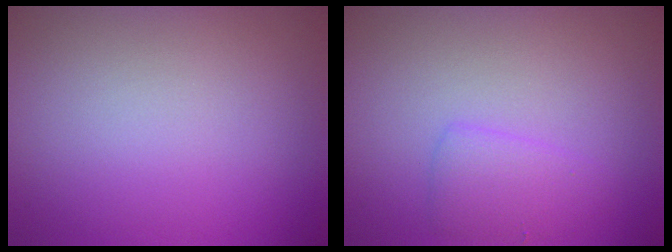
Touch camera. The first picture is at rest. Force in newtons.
{"total": 2.1, "press": 2.1, "slide": 0.1}